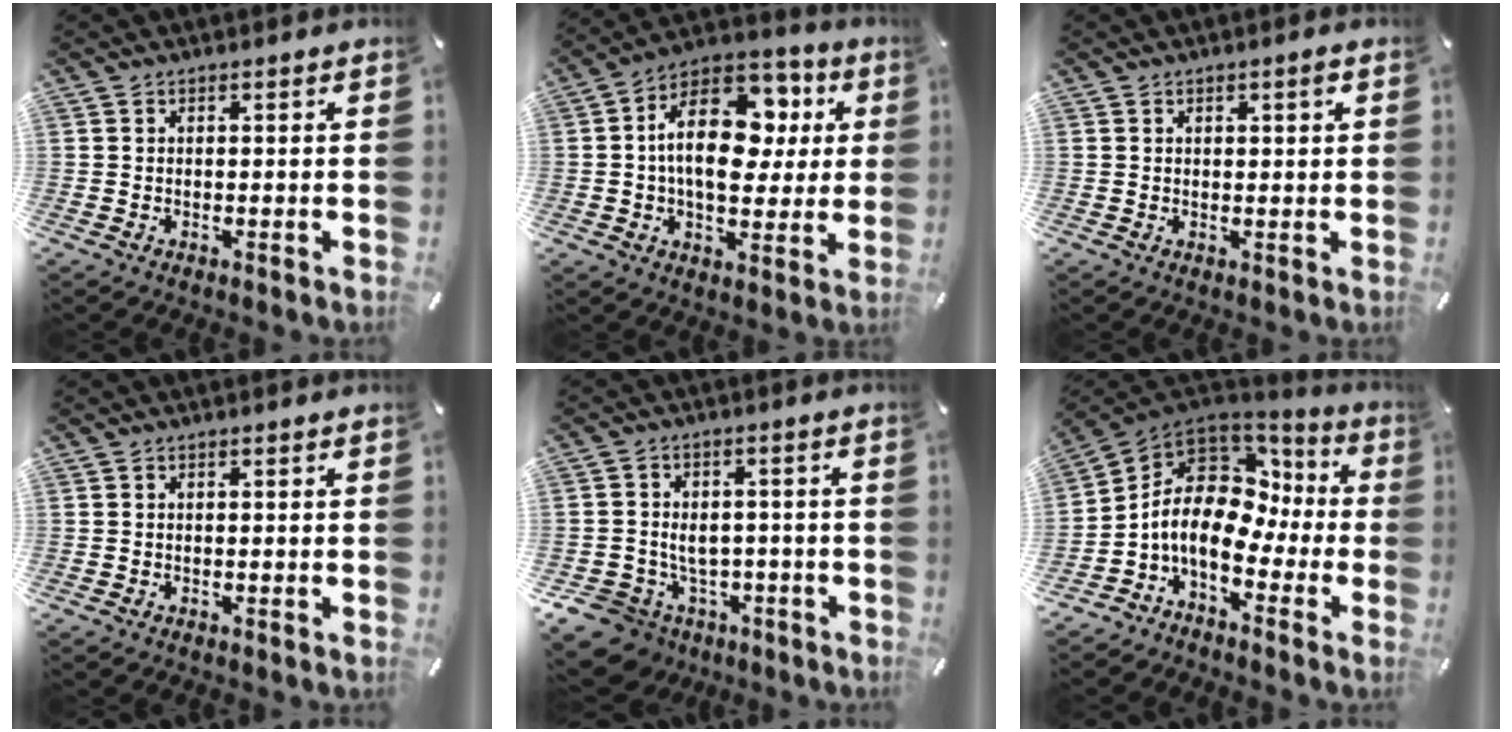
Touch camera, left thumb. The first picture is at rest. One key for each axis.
{"total": 19.4, "fx": 3.7, "fy": 12.7, "fz": 14.2, "tx": -0.233, "ty": -0.007, "tz": 0.067}
{"total": 1.4, "fx": 0.6, "fy": 0.5, "fz": 1.2, "tx": -0.015, "ty": 0.000, "tz": 0.008}
{"total": 0.0}
{"total": 8.3, "fx": -2.3, "fy": 7.5, "fz": 2.8, "tx": -0.076, "ty": 0.018, "tz": -0.034}
{"total": 11.9, "fx": -1.3, "fy": 8.3, "fz": 8.5, "tx": -0.191, "ty": -0.009, "tz": -0.029}